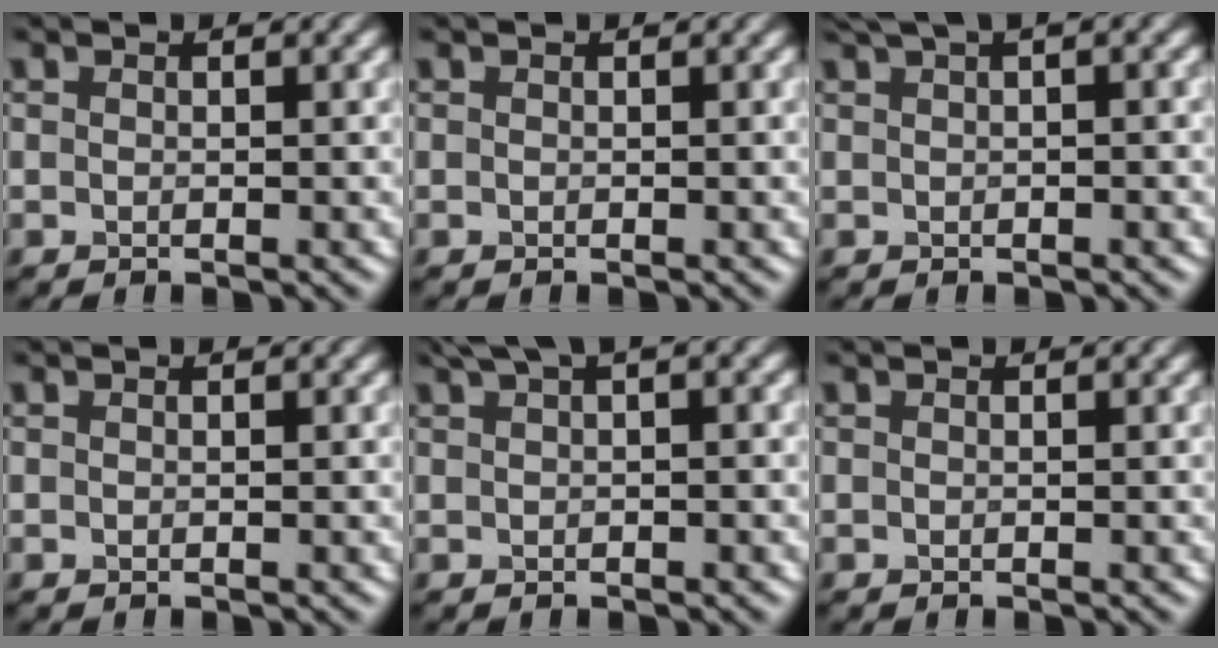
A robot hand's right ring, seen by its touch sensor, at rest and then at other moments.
{"total": 0.0}
{"total": 3.6, "force": [2.0, 1.1, 2.8], "torque": [-0.042, 0.017, 0.027]}
{"total": 0.0}
{"total": 2.7, "force": [1.6, 0.6, 2.1], "torque": [-0.032, 0.008, 0.026]}
{"total": 0.0}